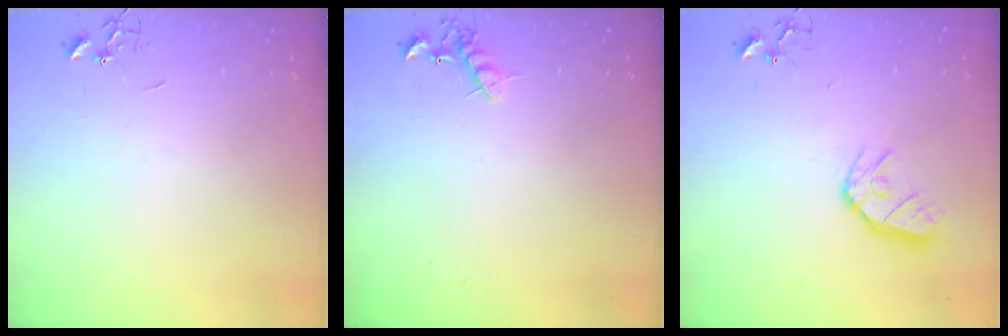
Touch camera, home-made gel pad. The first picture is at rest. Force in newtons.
{"total": 6.3, "press": 6.2, "slide": 0.9}
{"total": 11.0, "press": 11.0, "slide": 1.3}